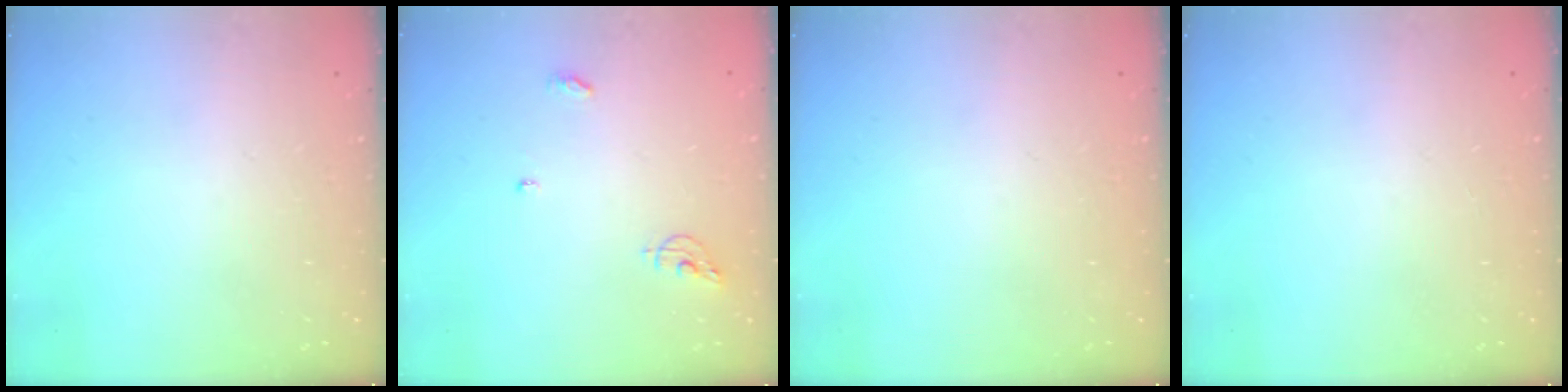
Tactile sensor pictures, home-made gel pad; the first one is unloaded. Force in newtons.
{"total": 6.3, "press": 6.3, "slide": 0.2}
{"total": 0.0}
{"total": 0.0}